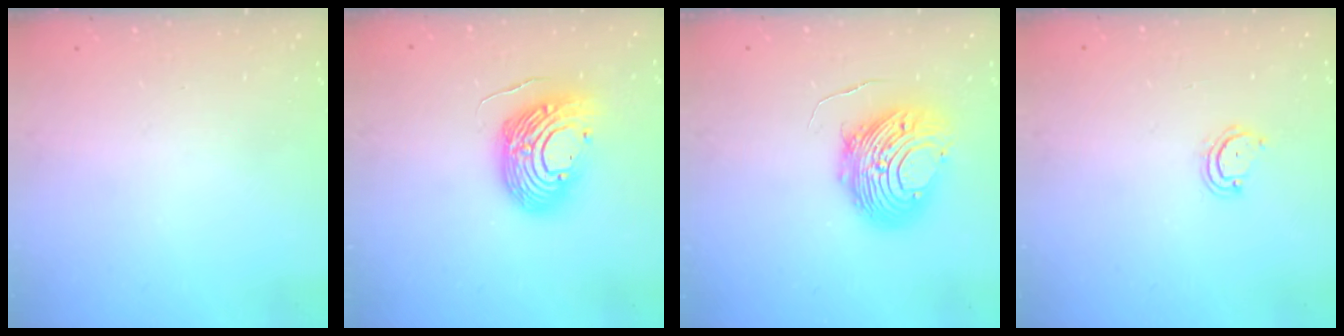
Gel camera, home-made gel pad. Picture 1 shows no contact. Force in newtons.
{"total": 14.0, "press": 13.9, "slide": 2.3}
{"total": 10.7, "press": 10.6, "slide": 1.1}
{"total": 3.9, "press": 3.9, "slide": 0.3}